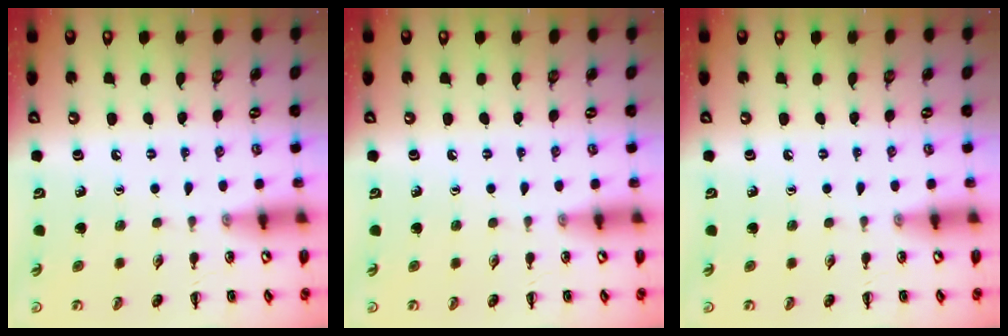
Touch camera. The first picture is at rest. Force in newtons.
{"total": 0.0}
{"total": 0.0}